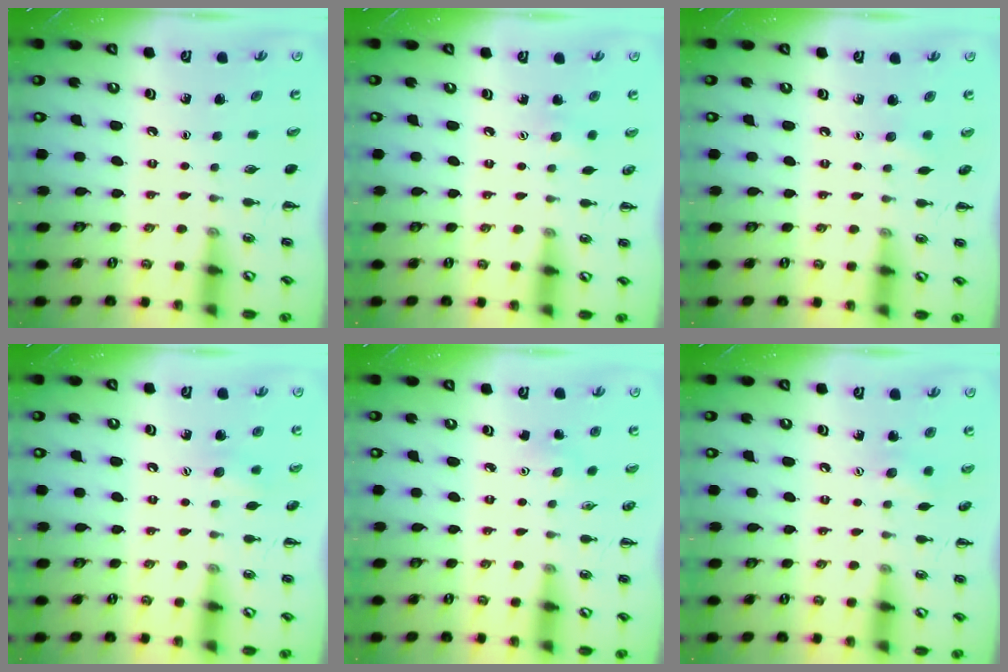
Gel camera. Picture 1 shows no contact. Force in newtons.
{"total": 4.1, "press": 4.0, "slide": 1.0}
{"total": 3.9, "press": 3.7, "slide": 1.0}
{"total": 6.6, "press": 6.5, "slide": 1.1}
{"total": 2.9, "press": 2.8, "slide": 0.8}
{"total": 4.8, "press": 4.6, "slide": 1.1}